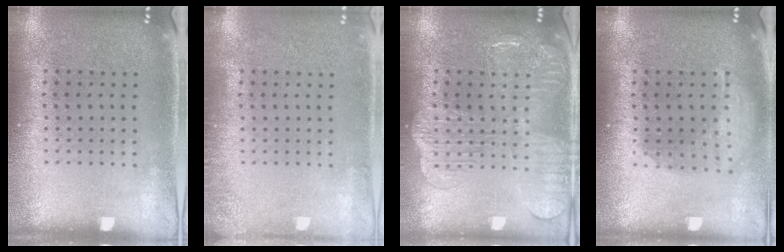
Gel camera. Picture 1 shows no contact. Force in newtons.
{"total": 1.1, "press": 1.1, "slide": 0.1}
{"total": 2.3, "press": 2.2, "slide": 0.4}
{"total": 1.5, "press": 1.3, "slide": 0.9}